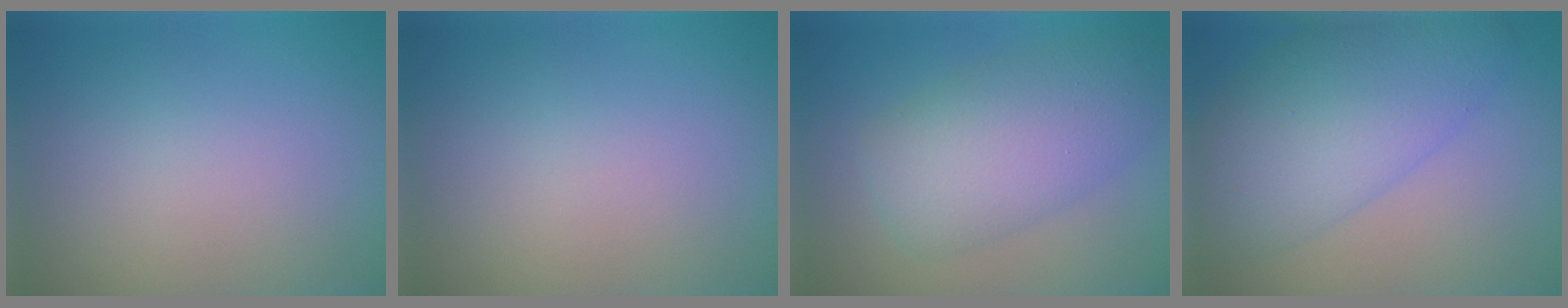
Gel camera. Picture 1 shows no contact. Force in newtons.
{"total": 0.0}
{"total": 6.7, "press": 6.7, "slide": 0.2}
{"total": 8.7, "press": 8.7, "slide": 0.1}